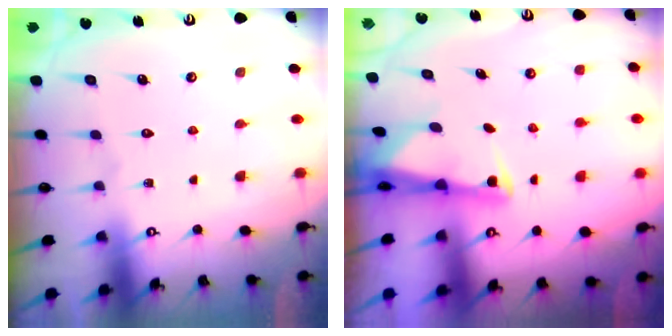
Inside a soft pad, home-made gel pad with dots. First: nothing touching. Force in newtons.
{"total": 2.6, "press": 2.6, "slide": 0.5}